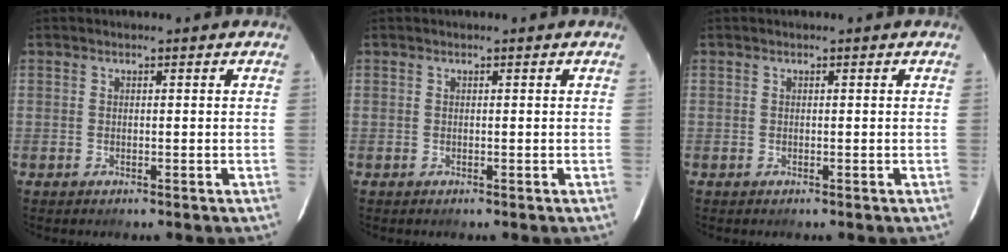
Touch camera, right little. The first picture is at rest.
{"total": 0.0}
{"total": 0.0}